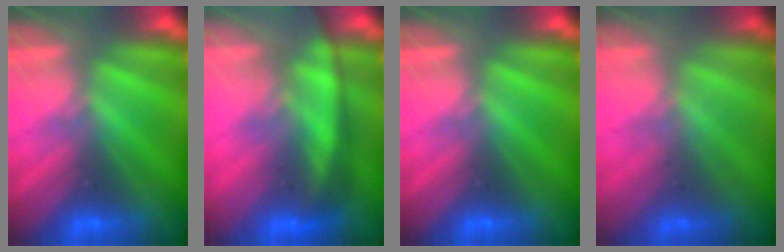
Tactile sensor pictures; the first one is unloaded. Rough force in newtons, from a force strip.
{"total": 3.3}
{"total": 0.0}
{"total": 1.2}